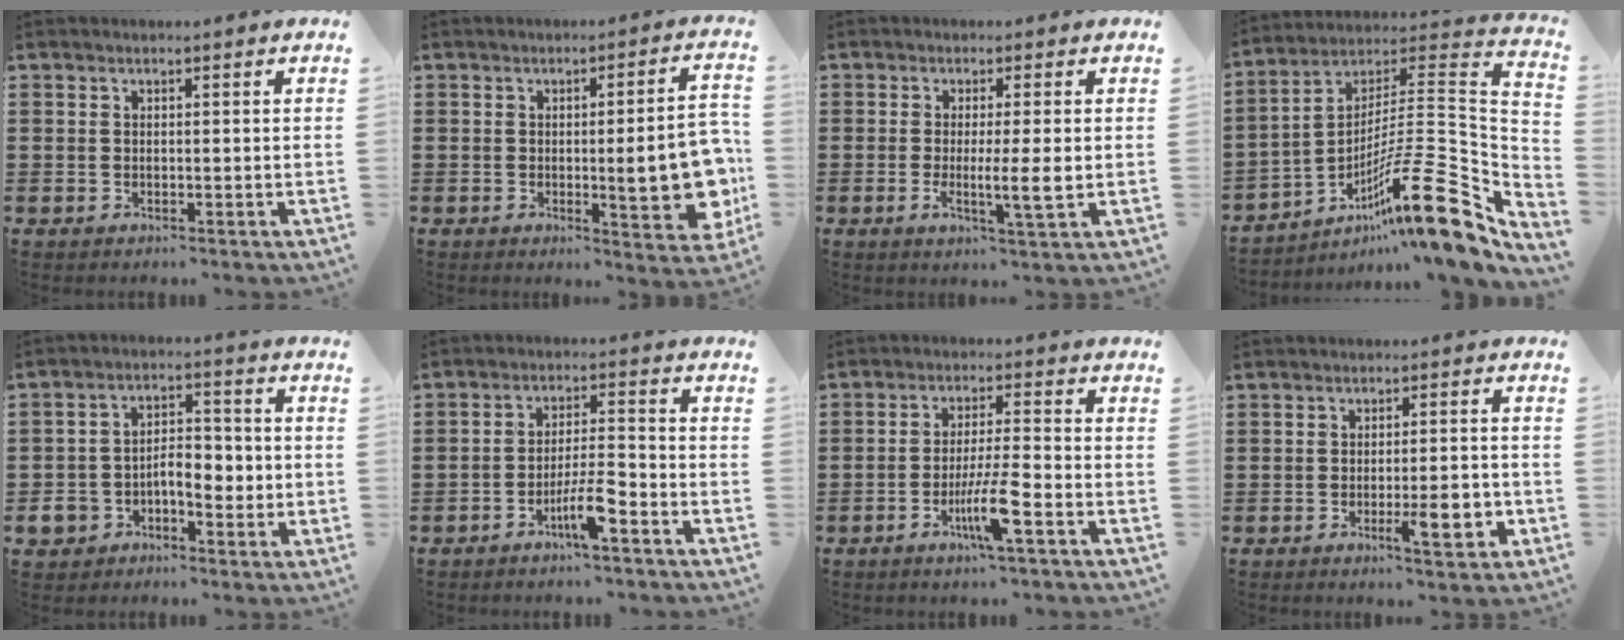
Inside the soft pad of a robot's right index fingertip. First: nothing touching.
{"total": 10.8, "force": [-1.3, 2.5, 10.5], "torque": [-0.136, -0.014, -0.018]}
{"total": 5.2, "force": [-0.5, 0.2, 5.2], "torque": [-0.090, -0.011, -0.011]}
{"total": 17.9, "force": [-8.3, 2.9, 15.5], "torque": [-0.232, -0.006, -0.145]}
{"total": 6.1, "force": [-2.1, 4.4, 3.7], "torque": [-0.071, 0.008, -0.044]}
{"total": 6.1, "force": [-3.5, 0.7, 4.9], "torque": [-0.100, -0.005, -0.067]}
{"total": 7.3, "force": [-3.2, 0.4, 6.6], "torque": [-0.132, -0.015, -0.061]}
{"total": 7.0, "force": [-2.5, 1.7, 6.3], "torque": [-0.079, -0.009, -0.038]}